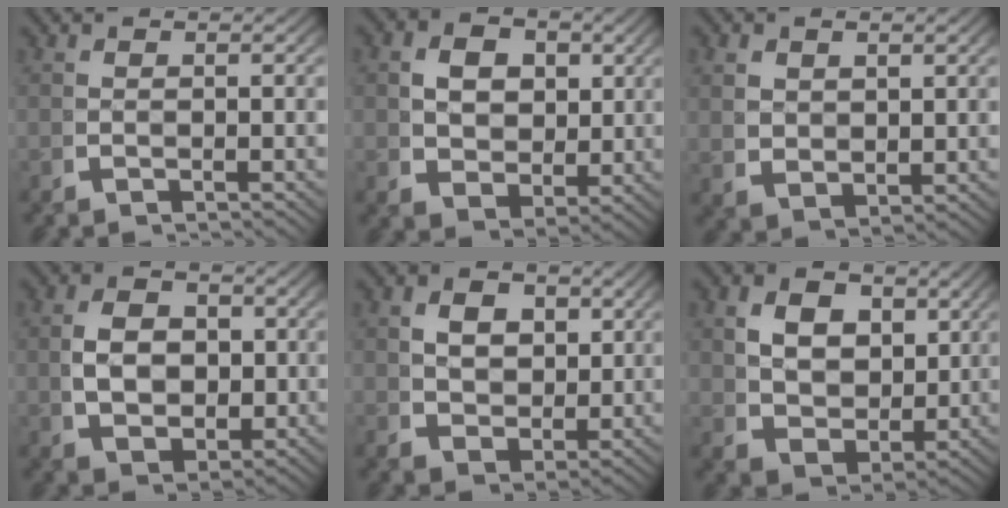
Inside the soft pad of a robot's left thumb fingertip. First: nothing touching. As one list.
[{"total": 6.2, "force": [1.1, 4.7, 3.9], "torque": [-0.071, -0.029, 0.030]}, {"total": 2.9, "force": [1.1, 1.9, 1.9], "torque": [-0.045, -0.013, 0.036]}, {"total": 6.9, "force": [0.3, 4.9, 4.9], "torque": [-0.088, -0.023, 0.020]}, {"total": 5.1, "force": [1.1, 3.8, 3.2], "torque": [-0.054, -0.023, 0.031]}, {"total": 7.2, "force": [1.2, 5.3, 4.7], "torque": [-0.090, -0.029, 0.029]}]